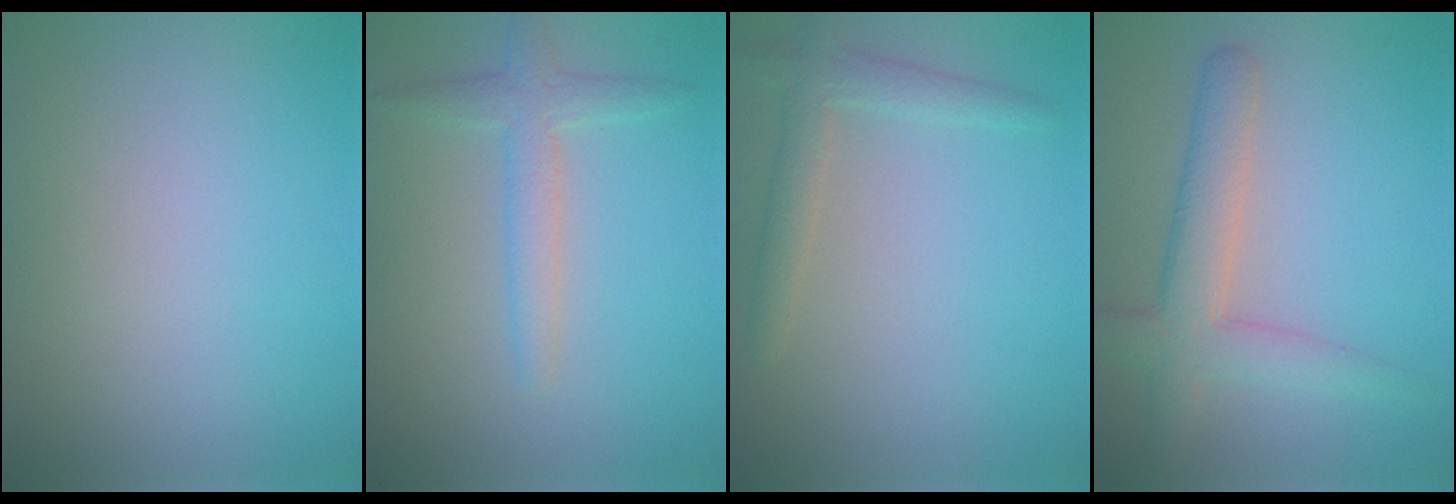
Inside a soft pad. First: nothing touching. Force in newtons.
{"total": 2.7, "press": 2.7, "slide": 0.1}
{"total": 2.4, "press": 2.4, "slide": 0.2}
{"total": 4.5, "press": 4.5, "slide": 0.2}